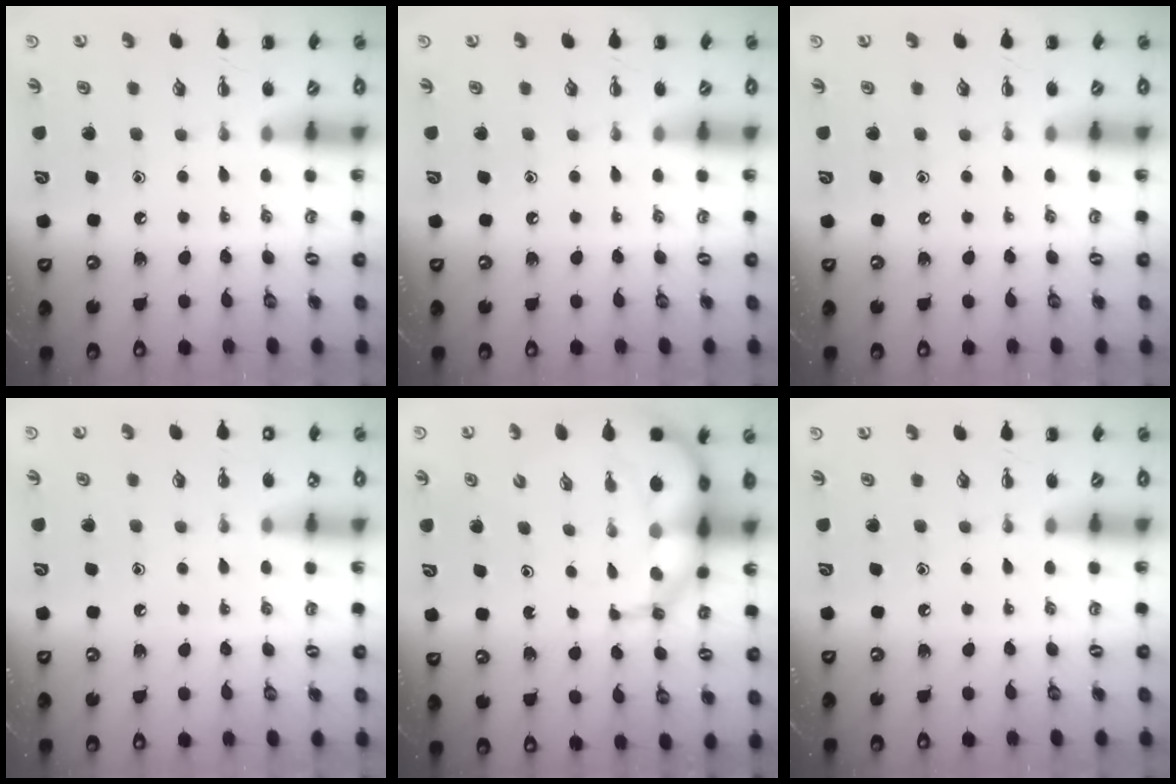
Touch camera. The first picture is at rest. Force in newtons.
{"total": 0.0}
{"total": 0.0}
{"total": 1.8, "press": 1.8, "slide": 0.3}
{"total": 10.7, "press": 10.3, "slide": 3.1}
{"total": 0.0}